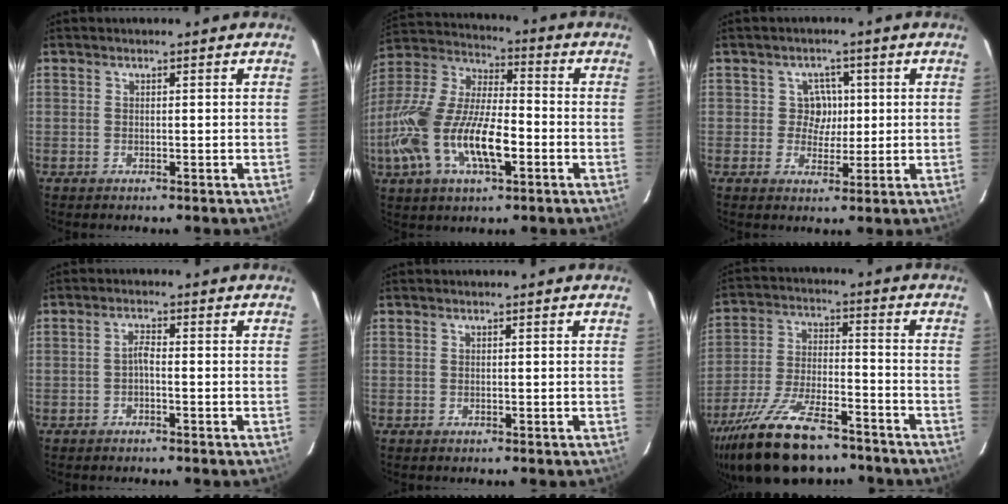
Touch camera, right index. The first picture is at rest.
{"total": 21.5, "force": [-6.9, 8.4, 18.6], "torque": [-0.390, -0.021, -0.130]}
{"total": 3.5, "force": [0.3, 3.4, 0.6], "torque": [-0.006, 0.009, 0.002]}
{"total": 1.5, "force": [-0.9, -0.1, 1.2], "torque": [-0.025, 0.004, -0.017]}
{"total": 0.0}
{"total": 20.8, "force": [-15.9, 6.9, 11.5], "torque": [-0.236, -0.037, -0.262]}